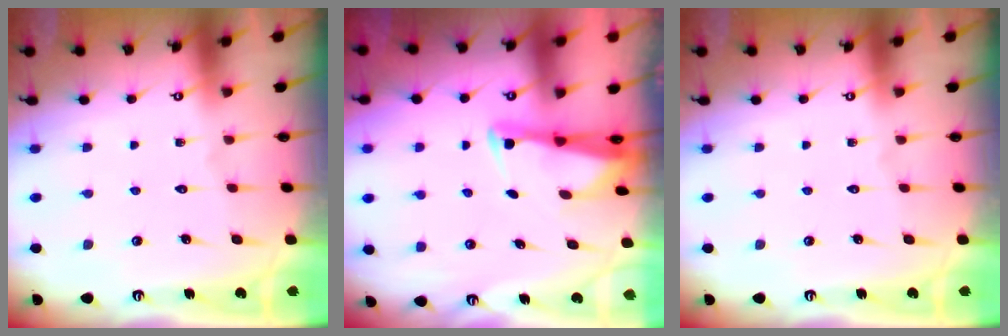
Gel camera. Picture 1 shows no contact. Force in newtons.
{"total": 2.6, "press": 2.5, "slide": 0.6}
{"total": 0.0}